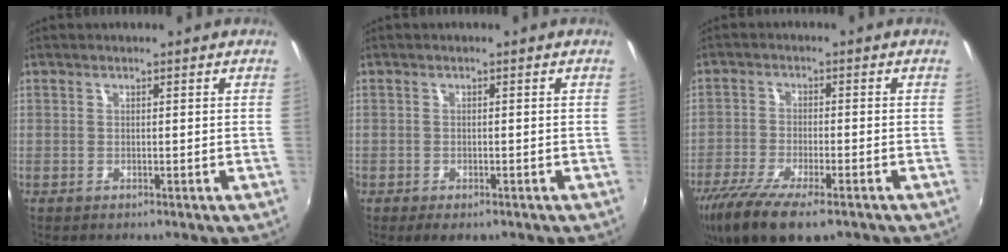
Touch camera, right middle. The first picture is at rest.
{"total": 2.7, "force": [-1.6, 1.4, 1.5], "torque": [-0.032, -0.013, -0.024]}
{"total": 13.9, "force": [-9.5, 4.4, 9.2], "torque": [-0.201, -0.049, -0.169]}